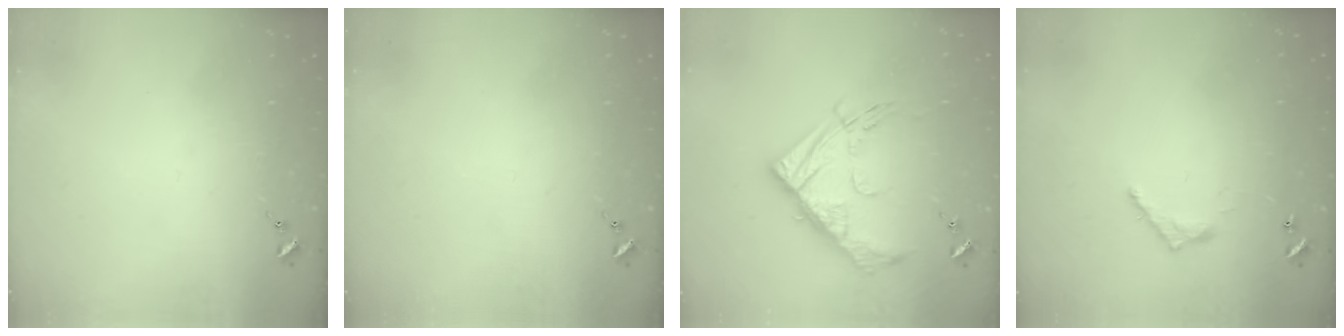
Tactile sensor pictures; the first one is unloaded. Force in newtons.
{"total": 0.0}
{"total": 17.2, "press": 17.1, "slide": 1.6}
{"total": 6.3, "press": 6.3, "slide": 0.4}